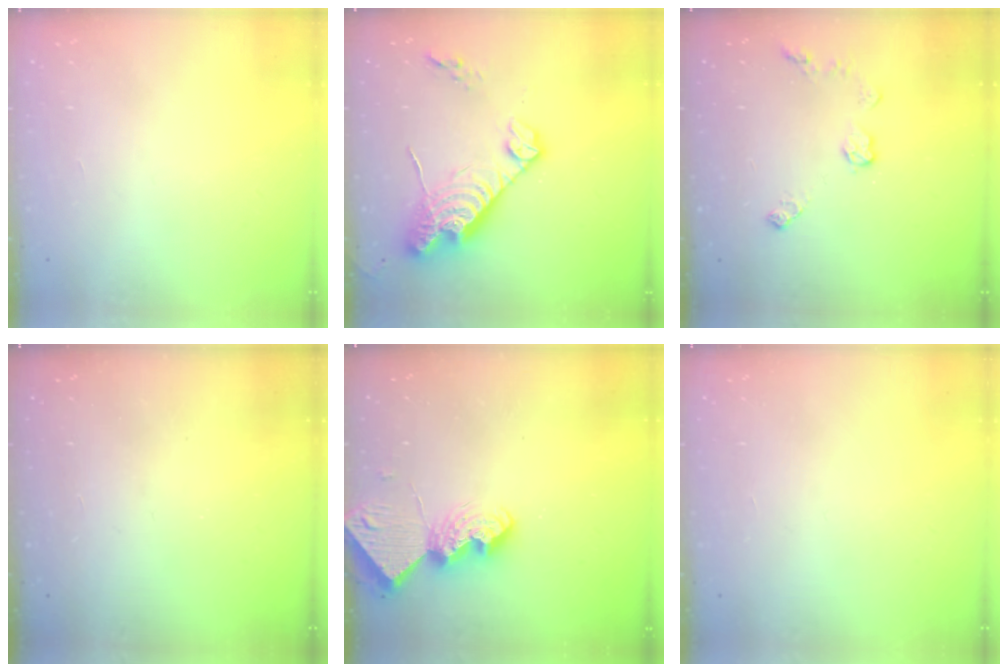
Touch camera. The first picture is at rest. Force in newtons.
{"total": 14.8, "press": 14.8, "slide": 1.1}
{"total": 6.6, "press": 6.6, "slide": 0.6}
{"total": 0.0}
{"total": 11.5, "press": 11.4, "slide": 1.0}
{"total": 0.0}